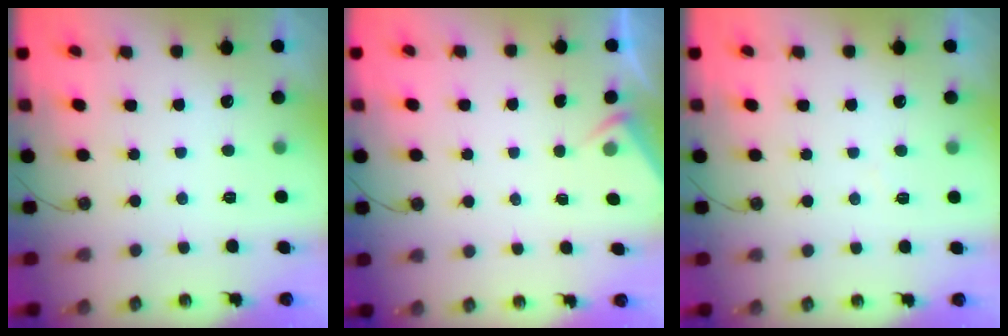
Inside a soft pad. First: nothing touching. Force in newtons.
{"total": 3.1, "press": 3.1, "slide": 0.5}
{"total": 3.5, "press": 3.5, "slide": 0.6}